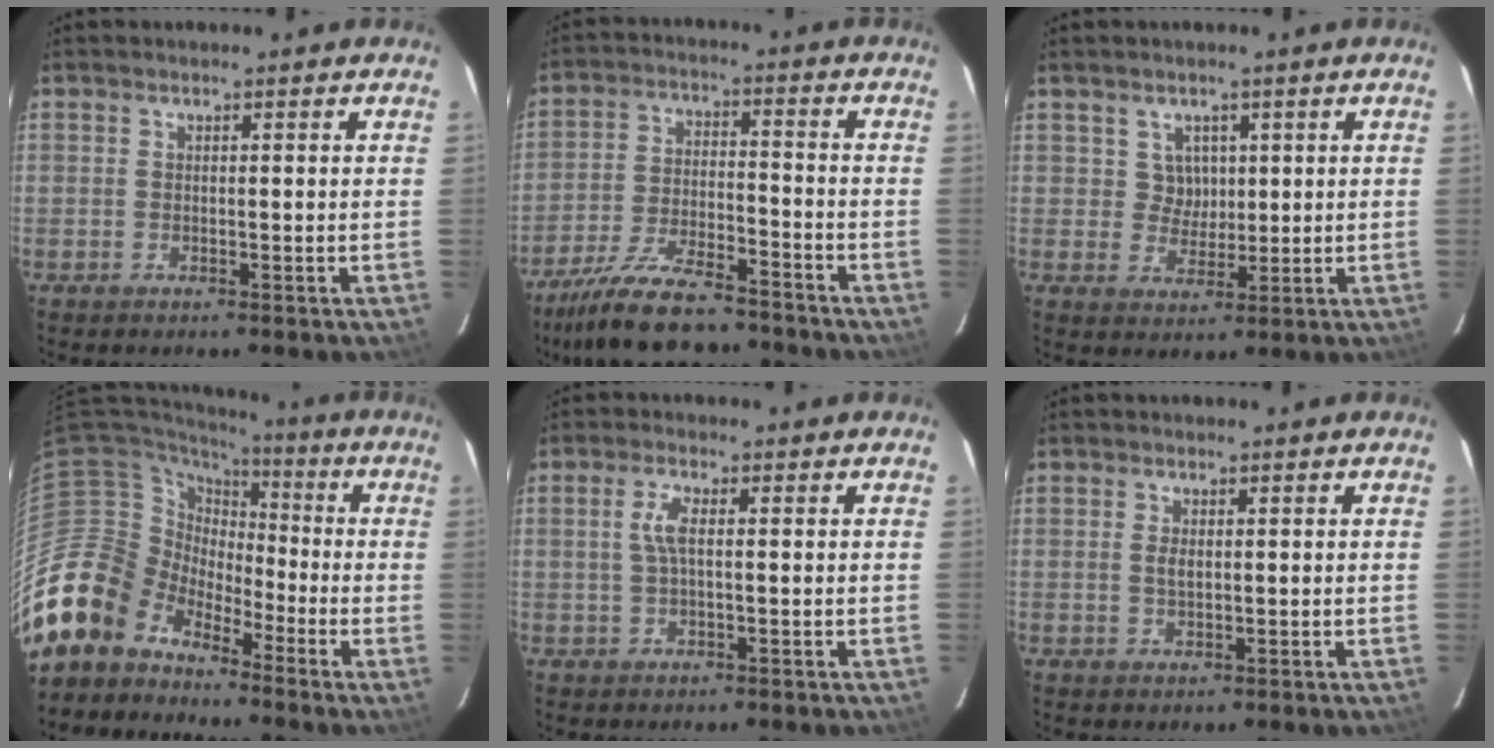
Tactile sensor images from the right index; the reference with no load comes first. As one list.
[{"total": 16.2, "force": [-13.7, 4.0, 7.5], "torque": [-0.163, -0.021, -0.229]}, {"total": 3.9, "force": [1.3, 3.6, 0.5], "torque": [-0.004, 0.009, 0.025]}, {"total": 12.2, "force": [-9.6, 7.4, 1.0], "torque": [-0.038, 0.027, -0.188]}, {"total": 3.3, "force": [0.3, 0.8, 3.2], "torque": [-0.067, 0.004, 0.006]}, {"total": 1.6, "force": [0.2, 0.8, 1.3], "torque": [-0.027, 0.000, 0.004]}]